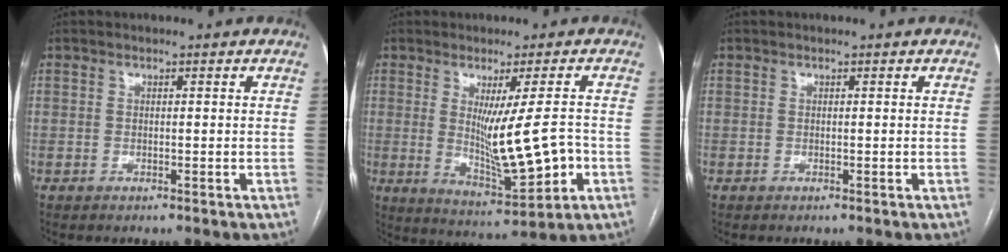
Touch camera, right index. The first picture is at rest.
{"total": 11.7, "force": [-1.2, 1.3, 11.6], "torque": [-0.183, -0.030, -0.006]}
{"total": 0.0}